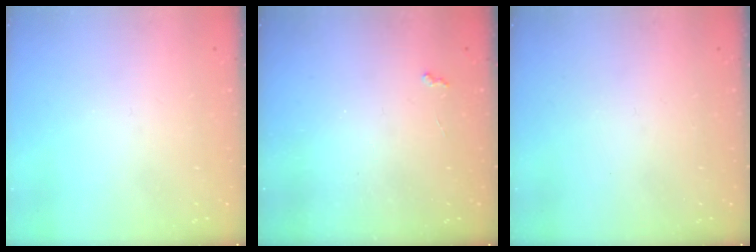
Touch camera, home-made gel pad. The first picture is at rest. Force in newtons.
{"total": 2.6, "press": 2.6, "slide": 0.5}
{"total": 0.0}